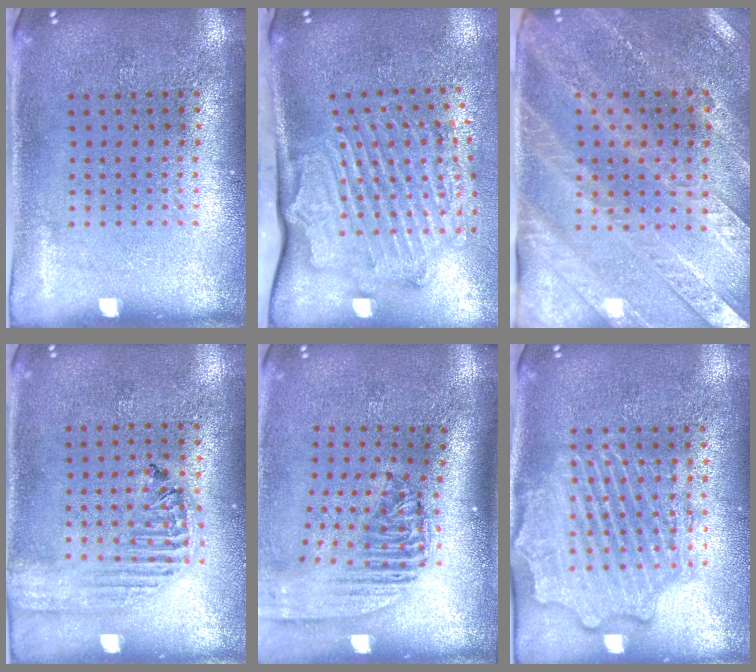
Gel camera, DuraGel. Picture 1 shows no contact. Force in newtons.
{"total": 2.4, "press": 2.2, "slide": 0.9}
{"total": 2.9, "press": 2.7, "slide": 1.1}
{"total": 1.7, "press": 1.6, "slide": 0.6}
{"total": 2.3, "press": 1.8, "slide": 1.5}
{"total": 2.5, "press": 2.4, "slide": 0.3}